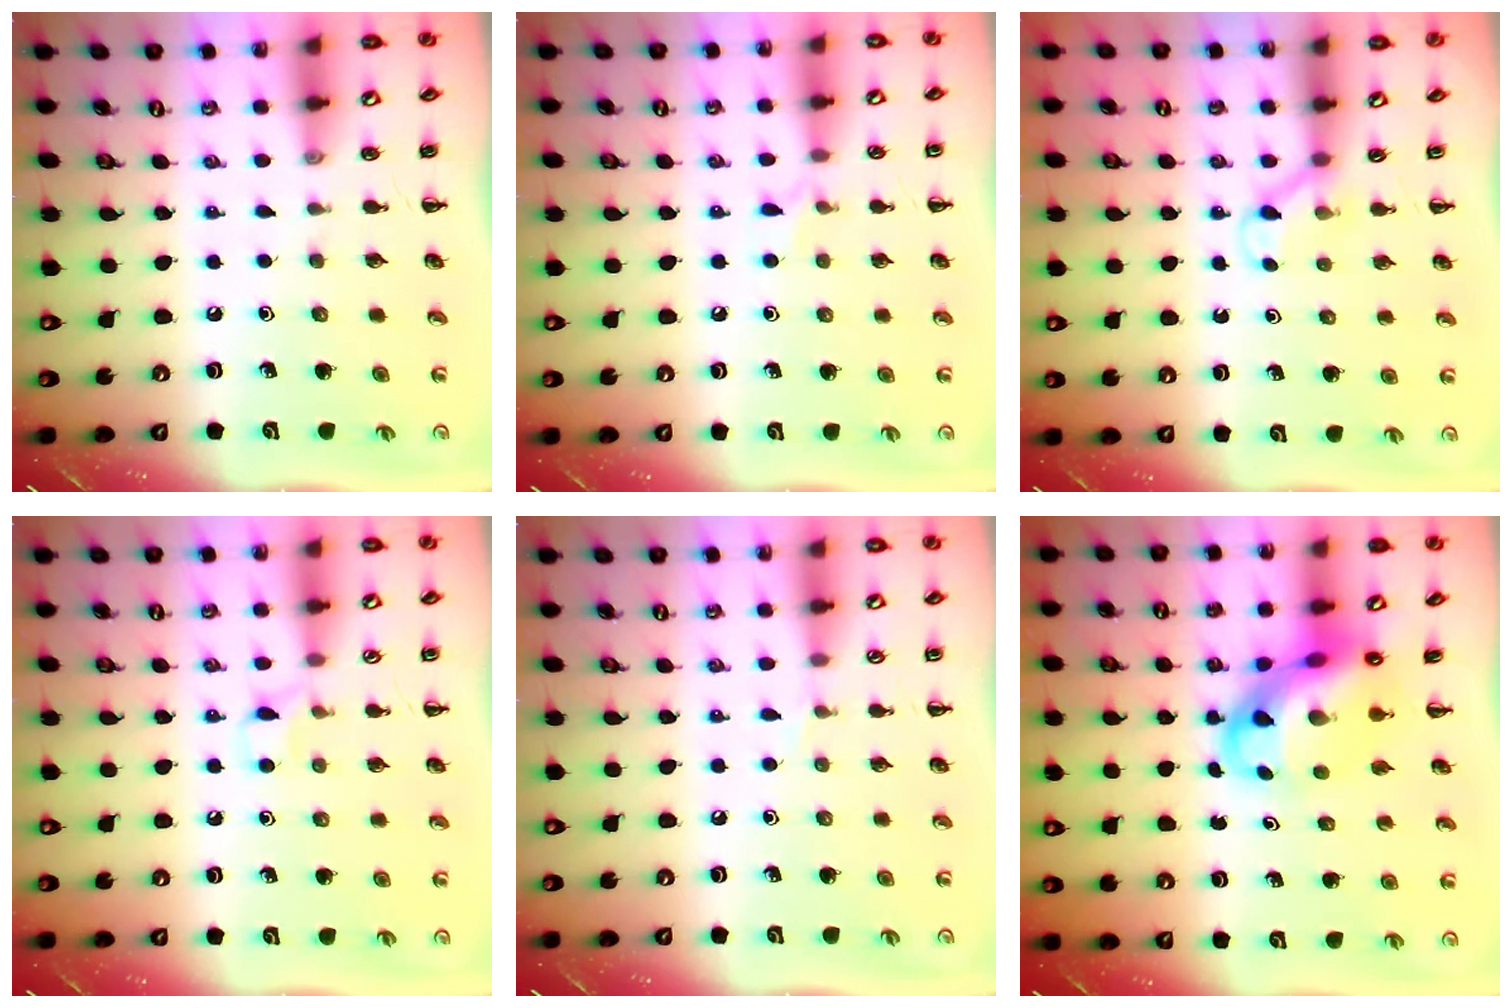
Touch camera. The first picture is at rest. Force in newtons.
{"total": 4.1, "press": 3.9, "slide": 1.3}
{"total": 5.0, "press": 4.8, "slide": 1.3}
{"total": 4.0, "press": 3.7, "slide": 1.5}
{"total": 3.1, "press": 2.9, "slide": 1.1}
{"total": 9.1, "press": 8.6, "slide": 2.8}